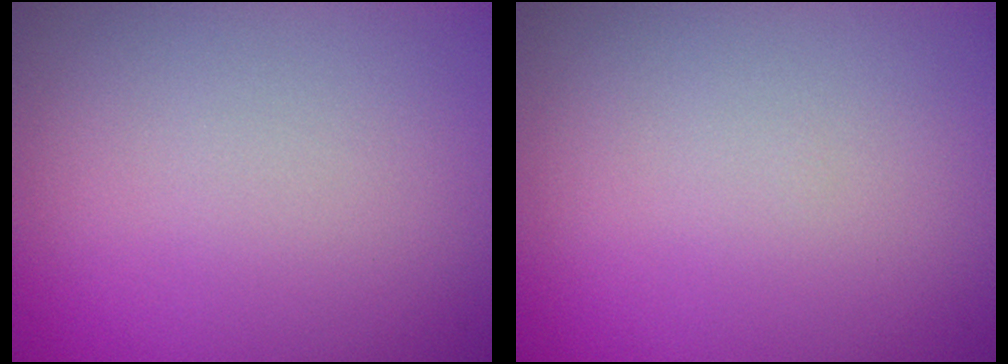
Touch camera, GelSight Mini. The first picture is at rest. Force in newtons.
{"total": 0.0}